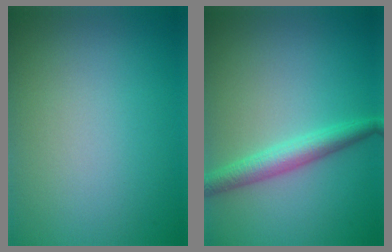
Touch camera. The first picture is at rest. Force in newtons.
{"total": 3.1, "press": 3.1, "slide": 0.0}